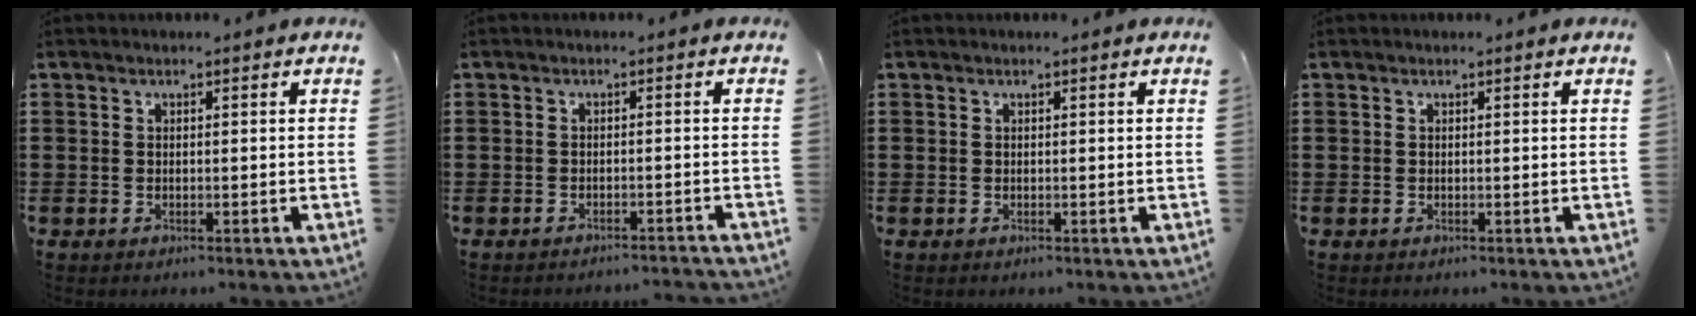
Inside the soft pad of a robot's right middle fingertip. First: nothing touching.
{"total": 1.5, "force": [-1.5, -0.1, 0.2], "torque": [-0.005, 0.004, -0.030]}
{"total": 0.0}
{"total": 0.0}